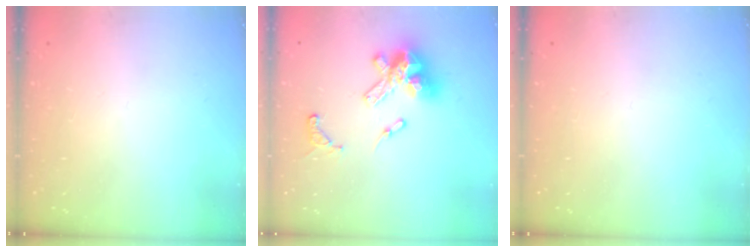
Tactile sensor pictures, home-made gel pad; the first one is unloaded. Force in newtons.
{"total": 15.9, "press": 15.9, "slide": 1.7}
{"total": 0.0}